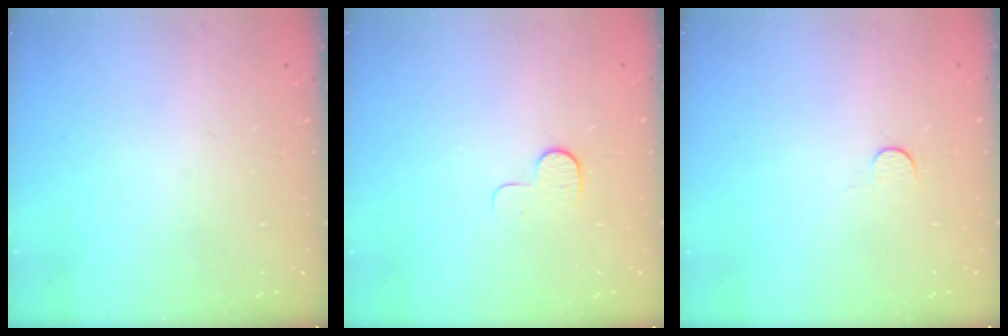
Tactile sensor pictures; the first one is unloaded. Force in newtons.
{"total": 7.6, "press": 7.5, "slide": 0.7}
{"total": 2.8, "press": 2.8, "slide": 0.4}